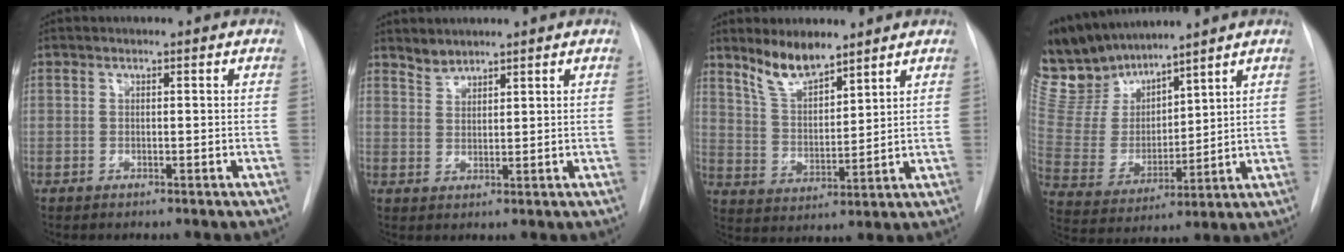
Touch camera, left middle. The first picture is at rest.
{"total": 2.3, "force": [2.2, 0.5, 0.0], "torque": [0.004, 0.001, 0.043]}
{"total": 7.6, "force": [6.3, 2.0, 3.7], "torque": [-0.074, -0.003, 0.126]}
{"total": 13.1, "force": [12.0, 3.5, 4.0], "torque": [-0.100, 0.007, 0.250]}